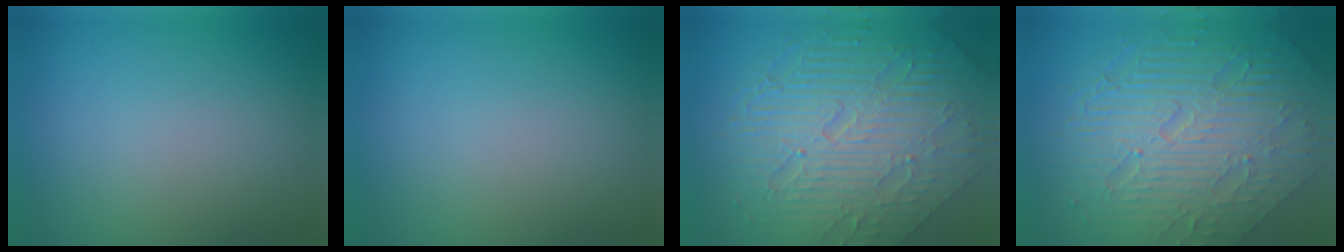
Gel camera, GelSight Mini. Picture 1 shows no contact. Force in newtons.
{"total": 0.0}
{"total": 10.9, "press": 7.4, "slide": 8.1}
{"total": 10.8, "press": 7.2, "slide": 8.1}